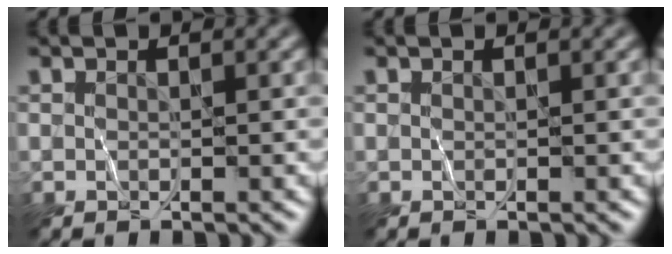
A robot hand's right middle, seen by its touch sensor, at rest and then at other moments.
{"total": 0.0}